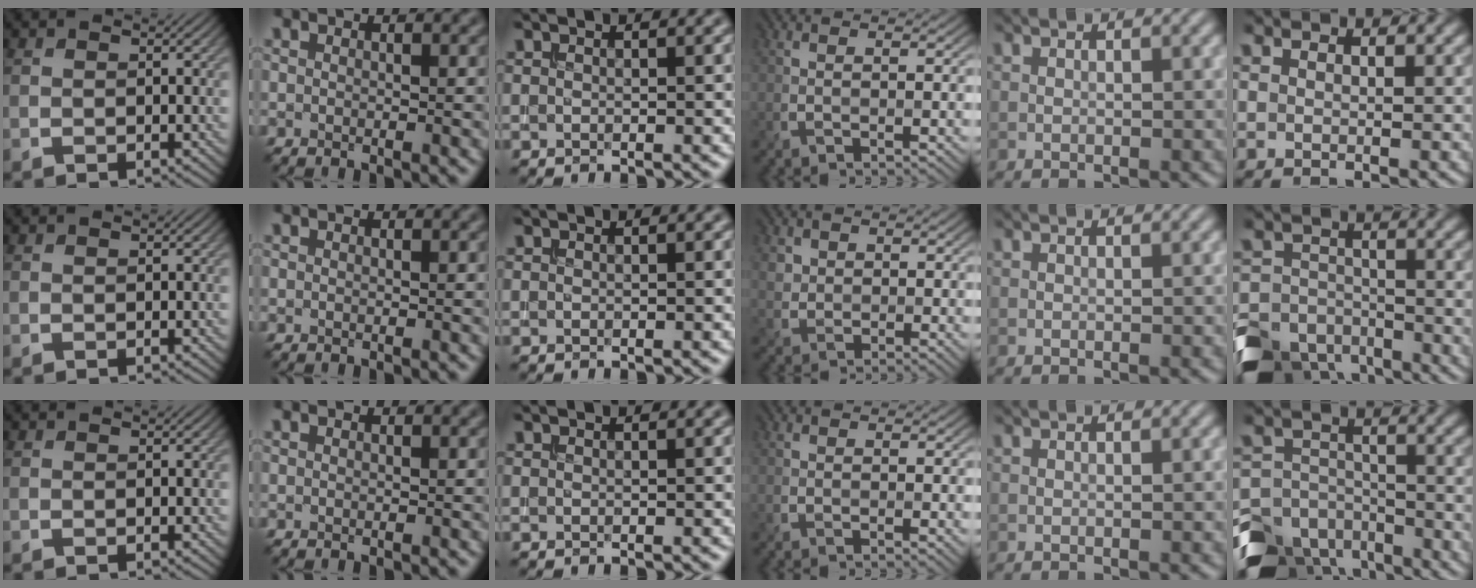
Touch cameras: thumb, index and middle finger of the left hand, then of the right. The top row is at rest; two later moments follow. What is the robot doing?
{"motion": "extract", "object": "bucket"}